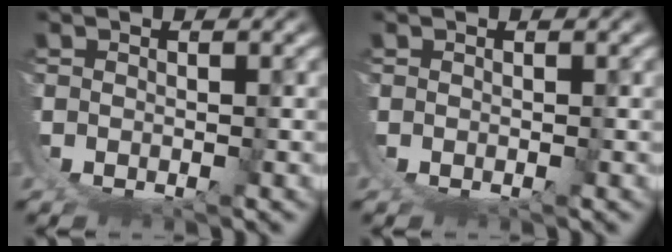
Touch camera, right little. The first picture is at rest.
{"total": 0.0}